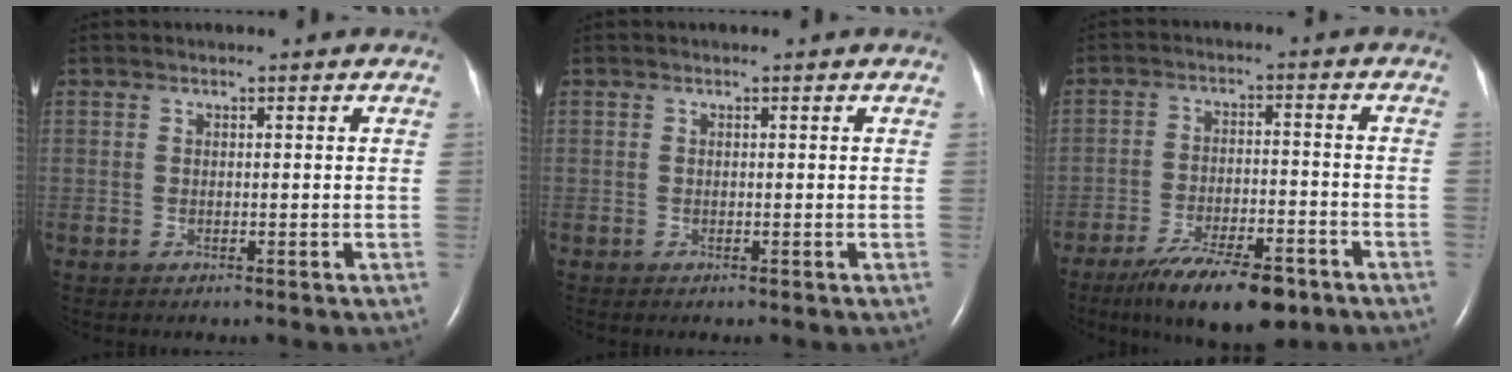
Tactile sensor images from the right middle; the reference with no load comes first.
{"total": 0.0}
{"total": 12.2, "force": [-8.6, 3.3, 8.0], "torque": [-0.132, -0.017, -0.142]}